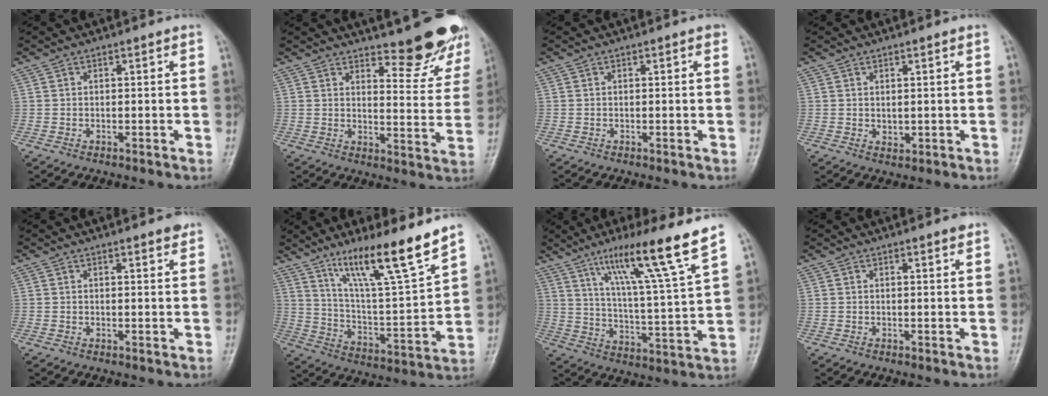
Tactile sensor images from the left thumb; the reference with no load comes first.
{"total": 13.4, "force": [11.0, 3.9, 6.5], "torque": [-0.043, -0.094, 0.131]}
{"total": 0.6, "force": [0.3, 0.2, 0.4], "torque": [-0.007, 0.000, 0.000]}
{"total": 1.6, "force": [0.7, 0.9, 1.2], "torque": [-0.018, -0.008, 0.016]}
{"total": 1.7, "force": [1.3, 0.3, 1.1], "torque": [-0.014, -0.007, 0.017]}
{"total": 17.1, "force": [12.1, 1.5, 12.0], "torque": [-0.185, -0.072, 0.216]}
{"total": 16.3, "force": [10.8, -0.5, 12.3], "torque": [-0.193, -0.056, 0.174]}
{"total": 1.2, "force": [1.0, 0.1, 0.8], "torque": [-0.009, -0.005, 0.013]}